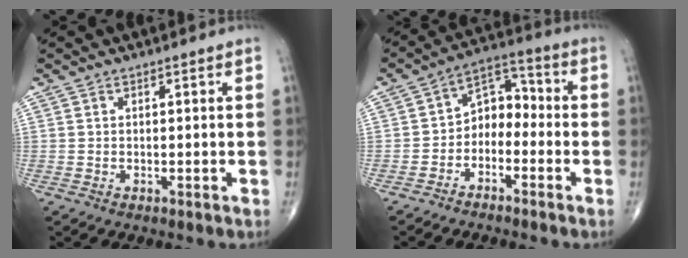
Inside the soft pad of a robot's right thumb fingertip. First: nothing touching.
{"total": 7.4, "force": [-2.7, 5.3, 4.4], "torque": [-0.043, 0.052, -0.062]}